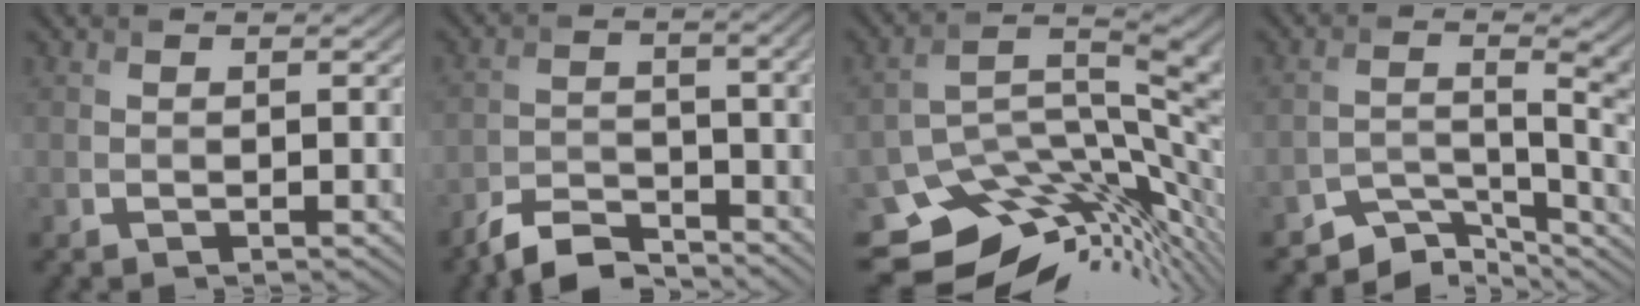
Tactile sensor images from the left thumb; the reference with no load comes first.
{"total": 6.9, "force": [-5.8, 1.8, 3.3], "torque": [-0.064, -0.006, -0.112]}
{"total": 13.5, "force": [-6.8, 6.6, 9.6], "torque": [-0.172, -0.028, -0.103]}
{"total": 6.8, "force": [-4.4, 2.3, 4.7], "torque": [-0.066, -0.007, -0.084]}